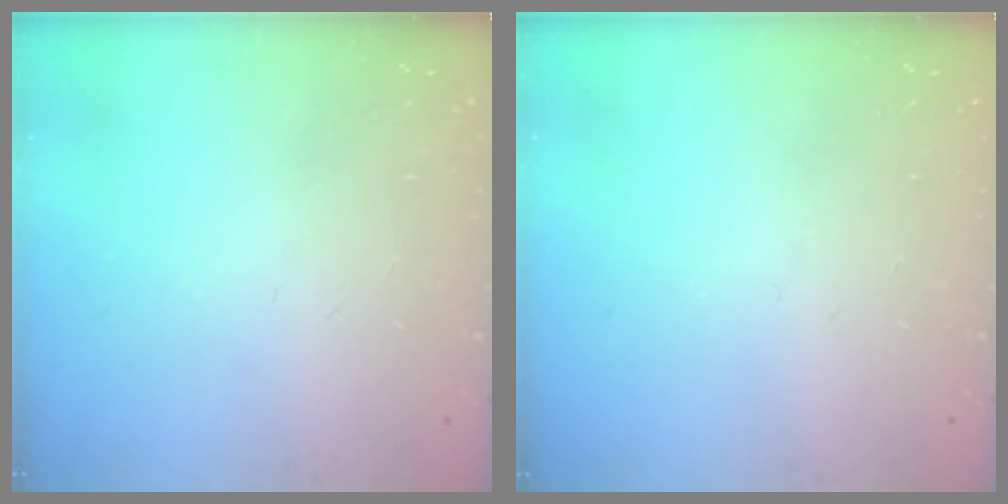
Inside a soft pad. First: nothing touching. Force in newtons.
{"total": 0.0}